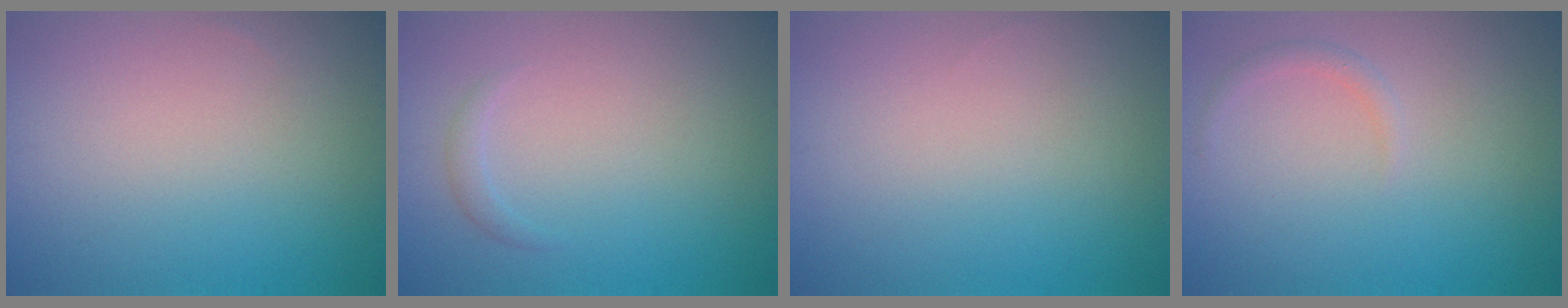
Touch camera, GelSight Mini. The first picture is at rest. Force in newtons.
{"total": 0.8, "press": 0.8, "slide": 0.0}
{"total": 0.0}
{"total": 0.9, "press": 0.9, "slide": 0.0}